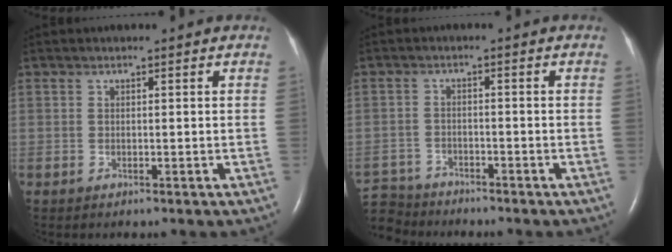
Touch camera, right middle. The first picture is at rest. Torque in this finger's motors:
{"motor_torque": [-0.11, 0.05, -0.05, -0.03]}